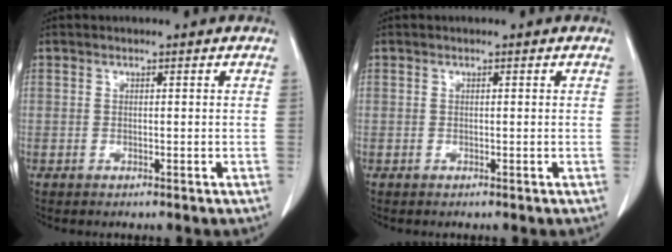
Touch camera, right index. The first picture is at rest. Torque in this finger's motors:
{"motor_torque": [-0.08, 0.09, -0.03, 0.01]}